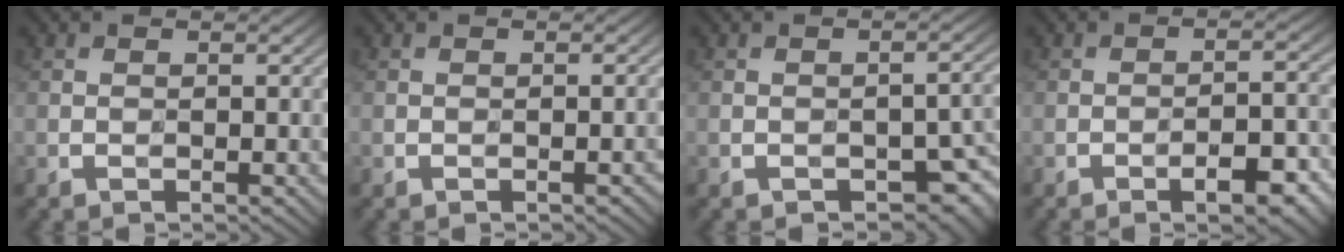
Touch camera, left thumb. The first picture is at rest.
{"total": 0.5, "force": [-0.3, 0.0, 0.4], "torque": [-0.005, 0.003, -0.005]}
{"total": 5.0, "force": [-2.7, 2.4, 3.5], "torque": [-0.039, -0.001, -0.030]}
{"total": 5.9, "force": [-3.3, 1.7, 4.6], "torque": [-0.063, 0.008, -0.045]}